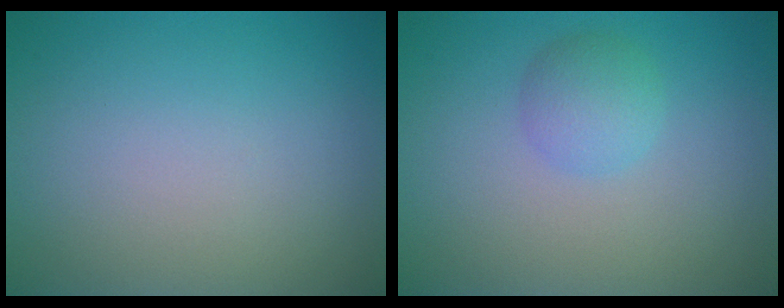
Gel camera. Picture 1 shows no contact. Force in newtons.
{"total": 2.2, "press": 2.2, "slide": 0.0}